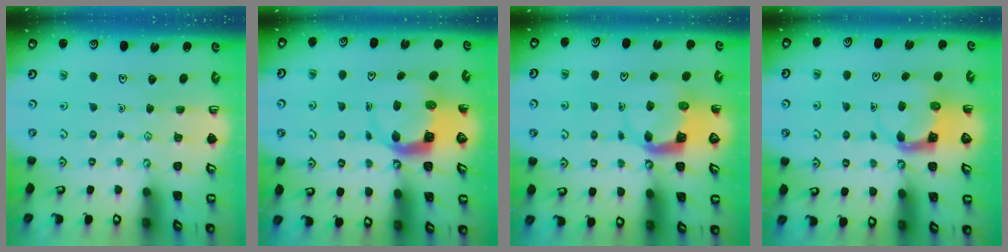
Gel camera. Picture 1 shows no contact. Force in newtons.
{"total": 5.1, "press": 5.1, "slide": 0.7}
{"total": 4.8, "press": 4.8, "slide": 0.5}
{"total": 4.0, "press": 3.9, "slide": 0.4}